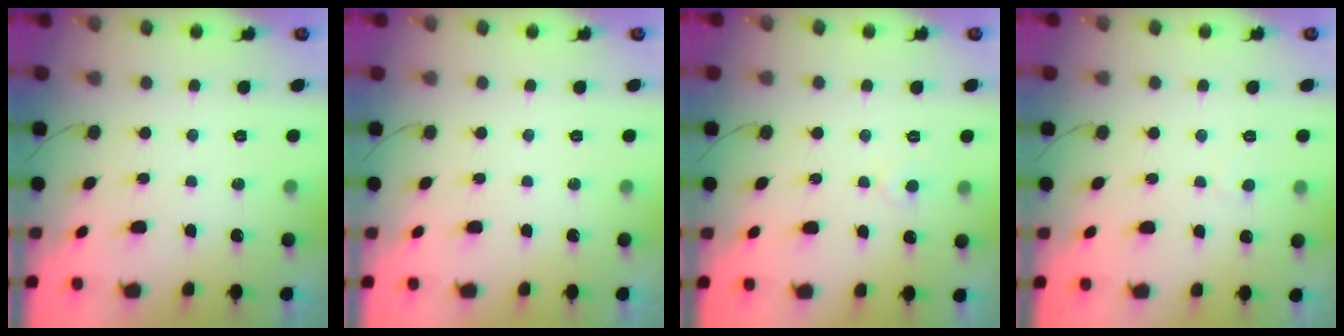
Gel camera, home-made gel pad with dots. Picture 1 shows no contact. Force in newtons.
{"total": 0.0}
{"total": 3.1, "press": 3.1, "slide": 0.5}
{"total": 2.7, "press": 2.7, "slide": 0.3}